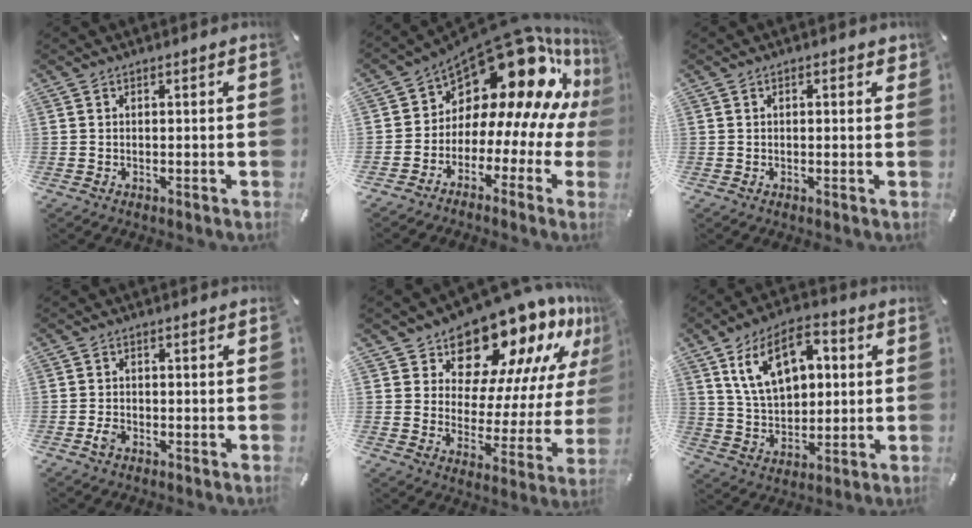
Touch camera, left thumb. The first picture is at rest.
{"total": 17.7, "force": [11.6, 8.5, 10.2], "torque": [-0.151, -0.108, 0.198]}
{"total": 1.1, "force": [0.2, 0.7, 0.9], "torque": [-0.010, 0.001, 0.001]}
{"total": 2.0, "force": [-1.0, 1.3, 1.1], "torque": [-0.020, 0.005, -0.019]}
{"total": 16.6, "force": [14.3, 6.7, 5.0], "torque": [-0.062, -0.142, 0.235]}
{"total": 14.3, "force": [5.6, 9.2, 9.5], "torque": [-0.175, 0.004, 0.102]}